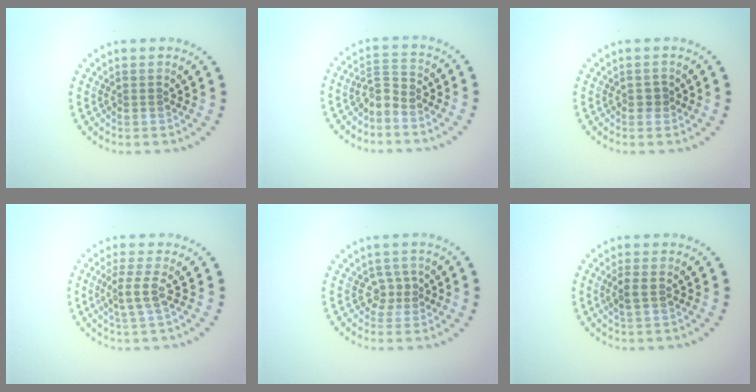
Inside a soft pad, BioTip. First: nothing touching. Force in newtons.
{"total": 2.2, "press": 1.5, "slide": 1.6}
{"total": 0.8, "press": 0.8, "slide": 0.2}
{"total": 2.3, "press": 1.8, "slide": 1.5}
{"total": 1.7, "press": 1.1, "slide": 1.3}
{"total": 1.4, "press": 1.3, "slide": 0.4}